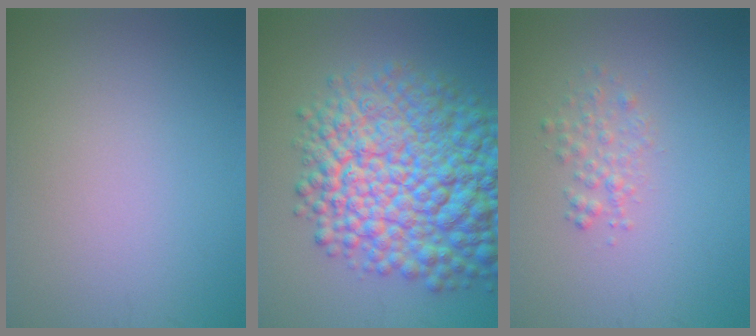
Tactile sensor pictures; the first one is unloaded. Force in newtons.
{"total": 14.3, "press": 14.3, "slide": 0.5}
{"total": 1.6, "press": 1.6, "slide": 0.1}